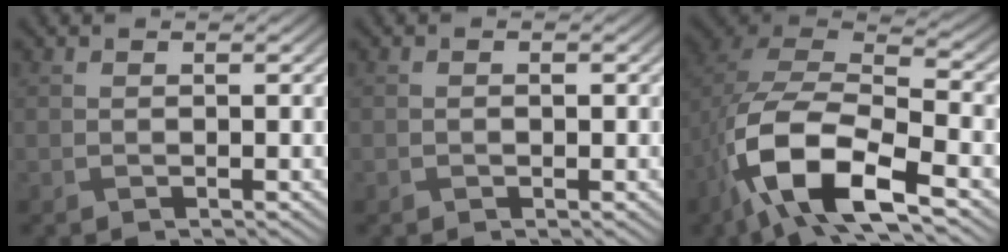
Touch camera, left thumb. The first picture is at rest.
{"total": 0.6, "force": [-0.1, 0.4, 0.5], "torque": [-0.007, -0.002, 0.000]}
{"total": 14.8, "force": [-6.4, 7.0, 11.3], "torque": [-0.246, -0.029, -0.123]}